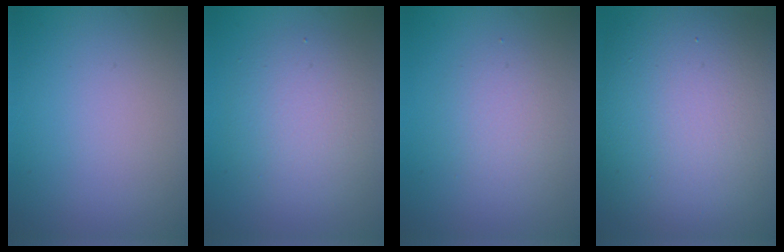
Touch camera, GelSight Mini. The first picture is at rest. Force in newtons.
{"total": 4.6, "press": 4.6, "slide": 0.2}
{"total": 2.3, "press": 2.3, "slide": 0.2}
{"total": 15.5, "press": 15.5, "slide": 1.0}